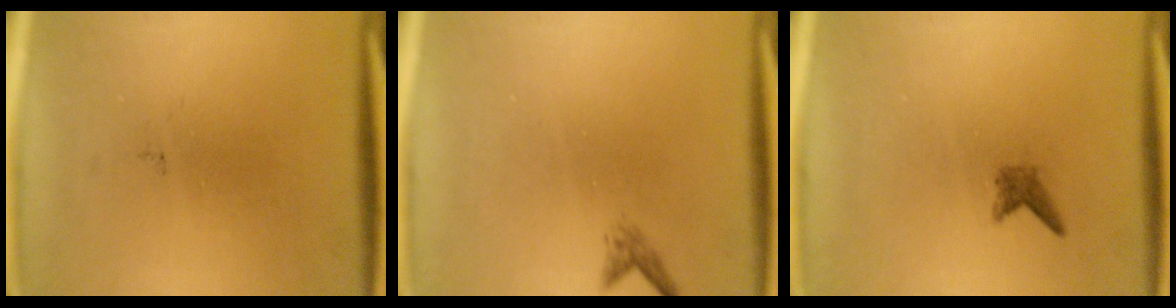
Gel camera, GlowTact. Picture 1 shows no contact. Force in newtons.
{"total": 1.0}
{"total": 1.2}